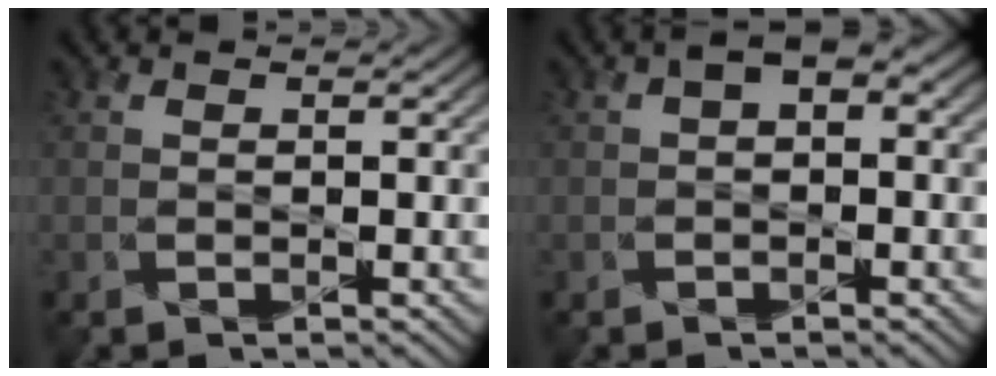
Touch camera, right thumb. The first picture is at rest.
{"total": 2.4, "force": [0.3, 1.1, 2.1], "torque": [-0.039, 0.009, 0.002]}